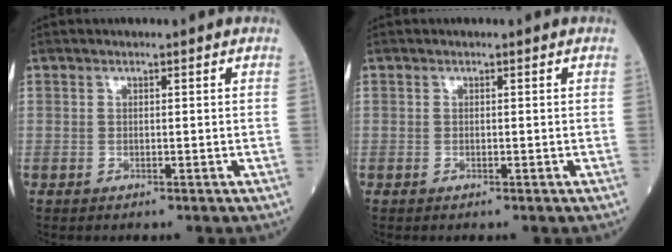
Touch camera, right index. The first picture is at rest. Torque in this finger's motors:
{"motor_torque": [0.07, 0.09, 0.04, 0.00]}